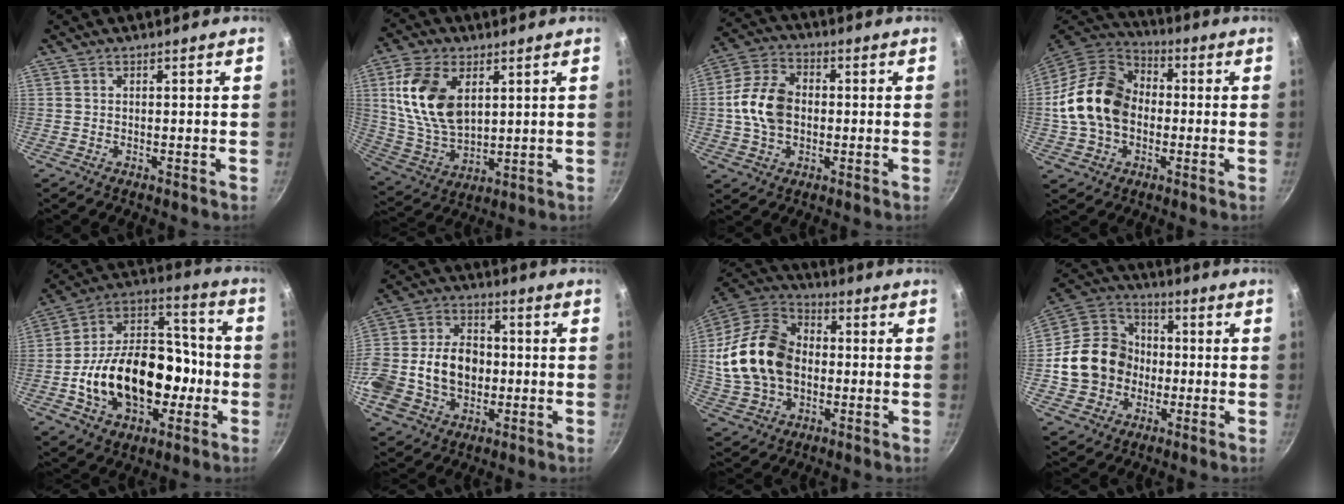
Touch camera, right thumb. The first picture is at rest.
{"total": 15.5, "force": [4.3, 9.5, 11.5], "torque": [-0.203, -0.018, 0.095]}
{"total": 11.2, "force": [-0.3, 8.0, 7.8], "torque": [-0.136, 0.022, -0.016]}
{"total": 18.0, "force": [-0.8, 13.3, 12.0], "torque": [-0.199, 0.035, -0.026]}
{"total": 25.3, "force": [-5.5, 16.9, 18.0], "torque": [-0.263, 0.064, -0.086]}
{"total": 19.3, "force": [-2.5, 14.2, 12.9], "torque": [-0.239, 0.034, -0.047]}
{"total": 19.7, "force": [-0.3, 14.1, 13.7], "torque": [-0.245, 0.031, -0.008]}
{"total": 15.7, "force": [-2.1, 13.6, 7.7], "torque": [-0.109, 0.039, -0.045]}